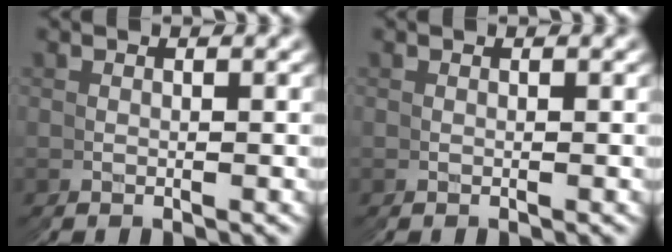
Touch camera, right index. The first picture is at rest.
{"total": 0.0}